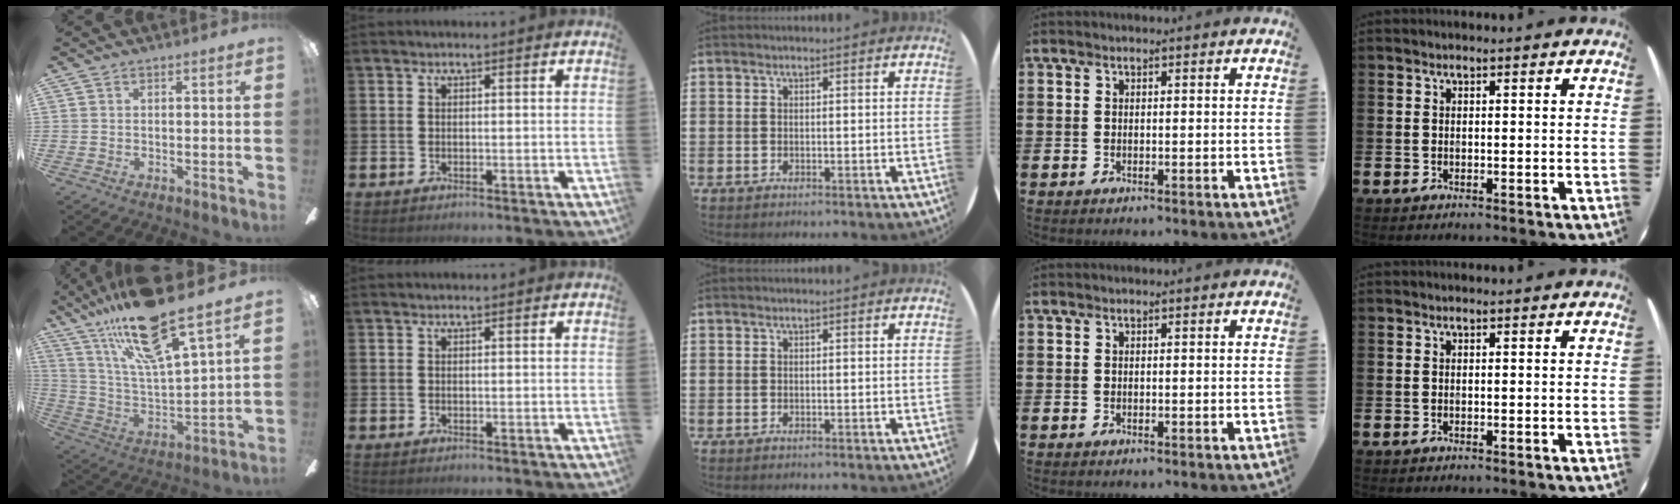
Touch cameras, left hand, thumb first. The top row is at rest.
{"thumb": {"total": 21.1, "force": [15.1, 4.7, 14.0], "torque": [-0.264, -0.074, 0.253]}}